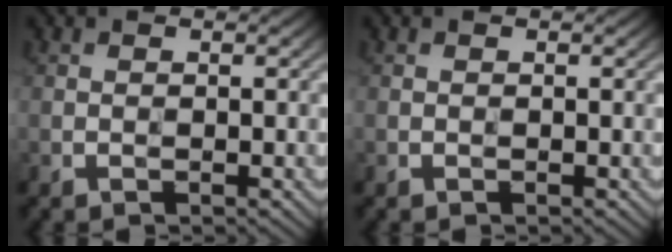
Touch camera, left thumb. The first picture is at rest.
{"total": 0.0}